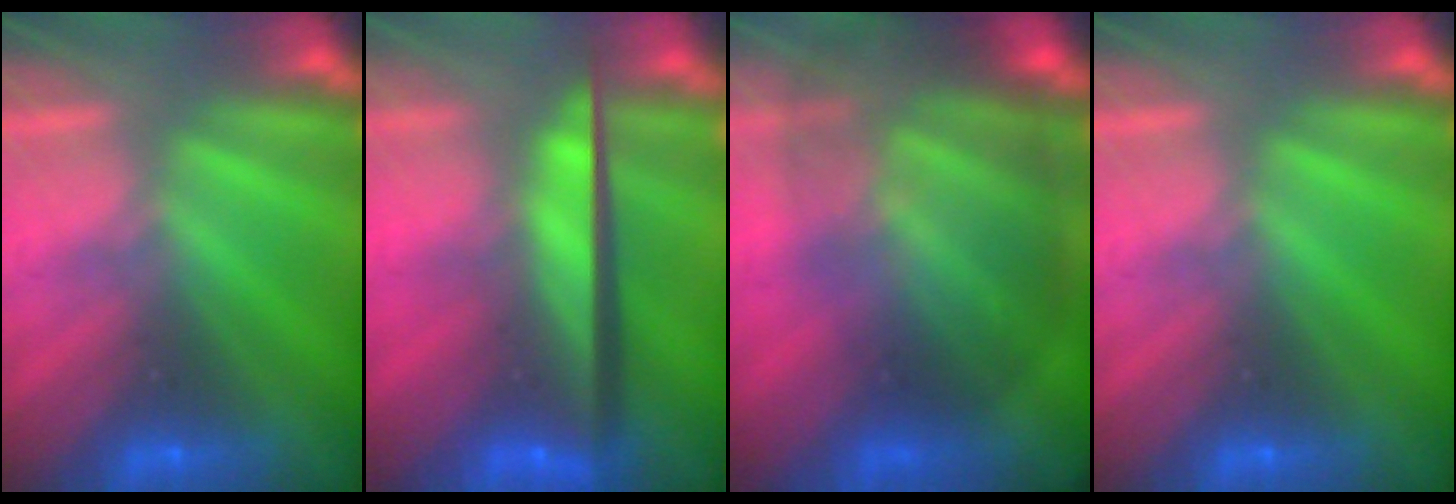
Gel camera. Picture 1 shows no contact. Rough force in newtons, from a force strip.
{"total": 8.2}
{"total": 9.5}
{"total": 0.0}